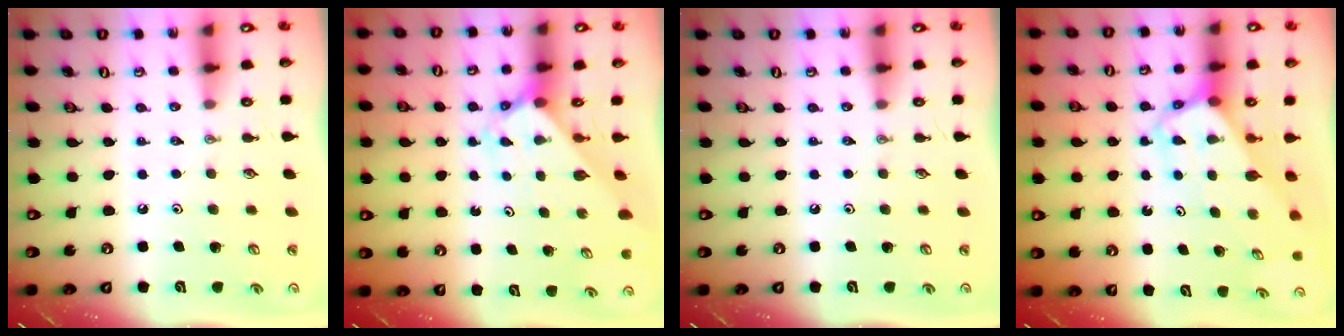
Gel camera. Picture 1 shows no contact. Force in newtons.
{"total": 2.3, "press": 2.3, "slide": 0.2}
{"total": 0.0}
{"total": 4.7, "press": 4.7, "slide": 0.4}